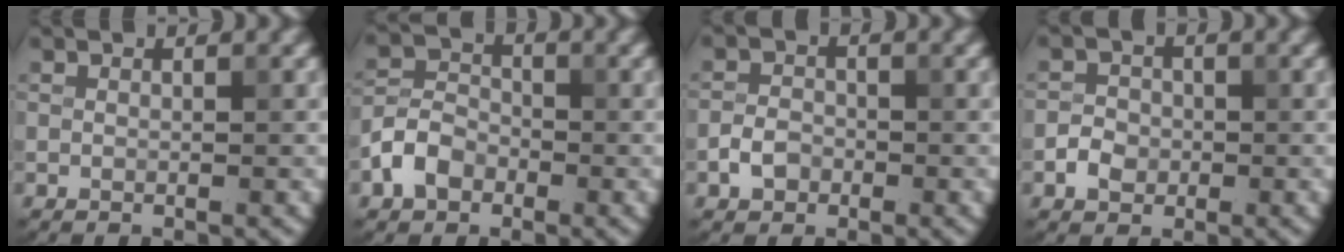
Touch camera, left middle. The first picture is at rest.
{"total": 3.6, "force": [-1.8, 2.6, 1.7], "torque": [-0.033, 0.007, -0.040]}
{"total": 2.1, "force": [-1.0, 1.6, 1.0], "torque": [-0.016, 0.003, -0.024]}
{"total": 2.1, "force": [-0.7, 1.8, 0.9], "torque": [-0.011, 0.002, -0.018]}